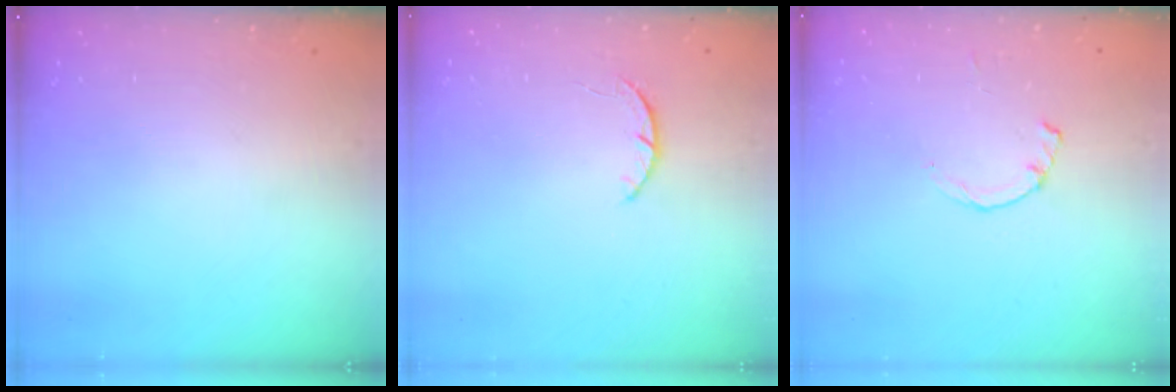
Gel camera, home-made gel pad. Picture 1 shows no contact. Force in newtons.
{"total": 2.5, "press": 2.5, "slide": 0.5}
{"total": 1.2, "press": 1.2, "slide": 0.3}